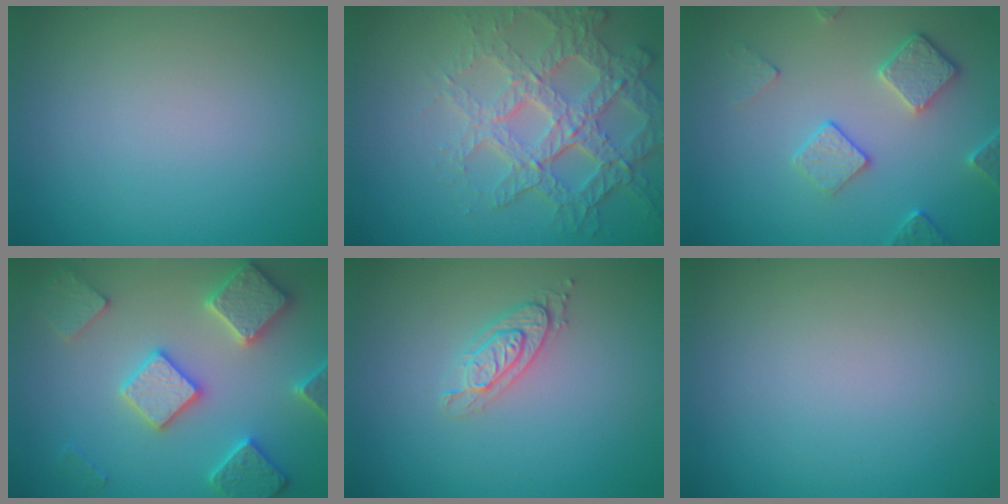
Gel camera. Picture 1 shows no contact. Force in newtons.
{"total": 6.6, "press": 5.0, "slide": 4.3}
{"total": 3.8, "press": 3.1, "slide": 2.1}
{"total": 5.8, "press": 5.6, "slide": 1.2}
{"total": 2.0, "press": 1.9, "slide": 0.4}
{"total": 0.0}